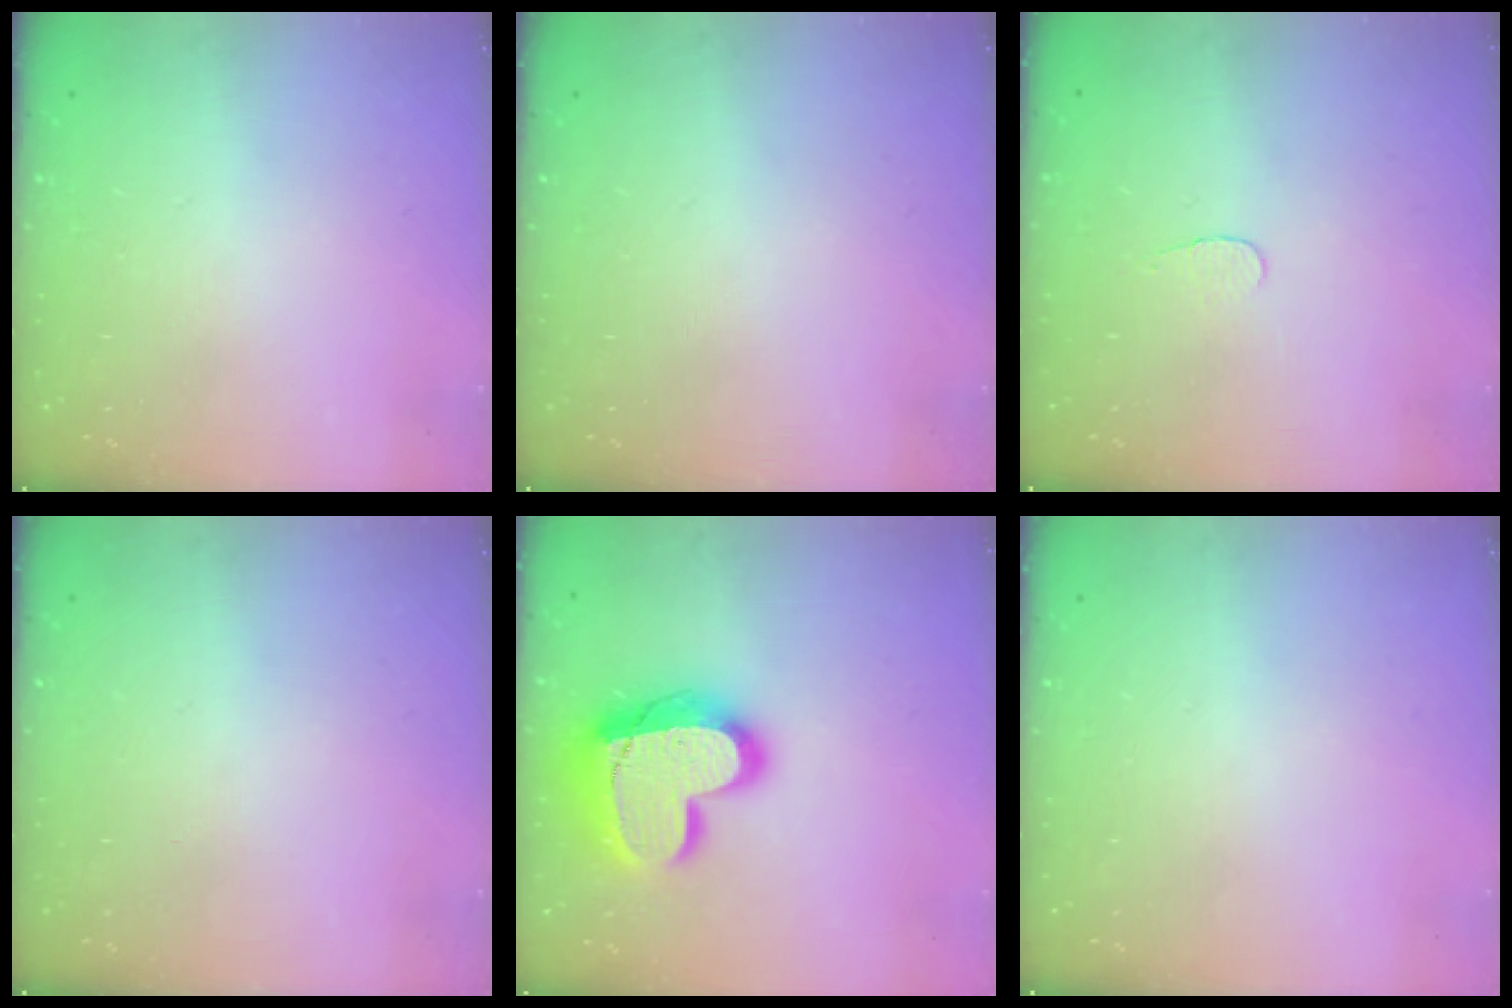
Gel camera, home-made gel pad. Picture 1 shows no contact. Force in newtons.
{"total": 0.0}
{"total": 2.8, "press": 2.8, "slide": 0.3}
{"total": 0.0}
{"total": 21.4, "press": 21.3, "slide": 1.7}
{"total": 0.0}